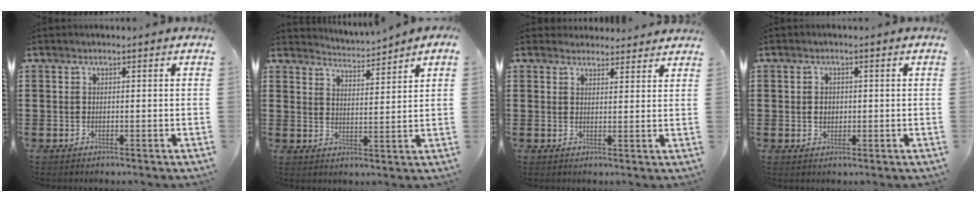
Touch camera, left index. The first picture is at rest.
{"total": 3.2, "force": [3.2, -0.6, -0.1], "torque": [-0.011, -0.021, 0.054]}
{"total": 2.8, "force": [2.6, 0.8, 0.0], "torque": [-0.001, -0.007, 0.049]}
{"total": 1.8, "force": [0.0, 1.5, 1.1], "torque": [-0.025, 0.008, -0.002]}